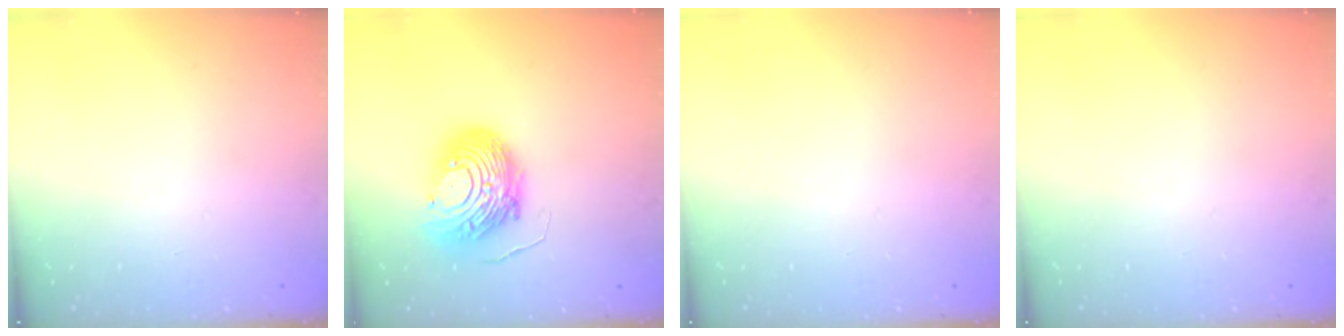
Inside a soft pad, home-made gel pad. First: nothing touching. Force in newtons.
{"total": 15.1, "press": 15.1, "slide": 1.6}
{"total": 0.0}
{"total": 0.0}